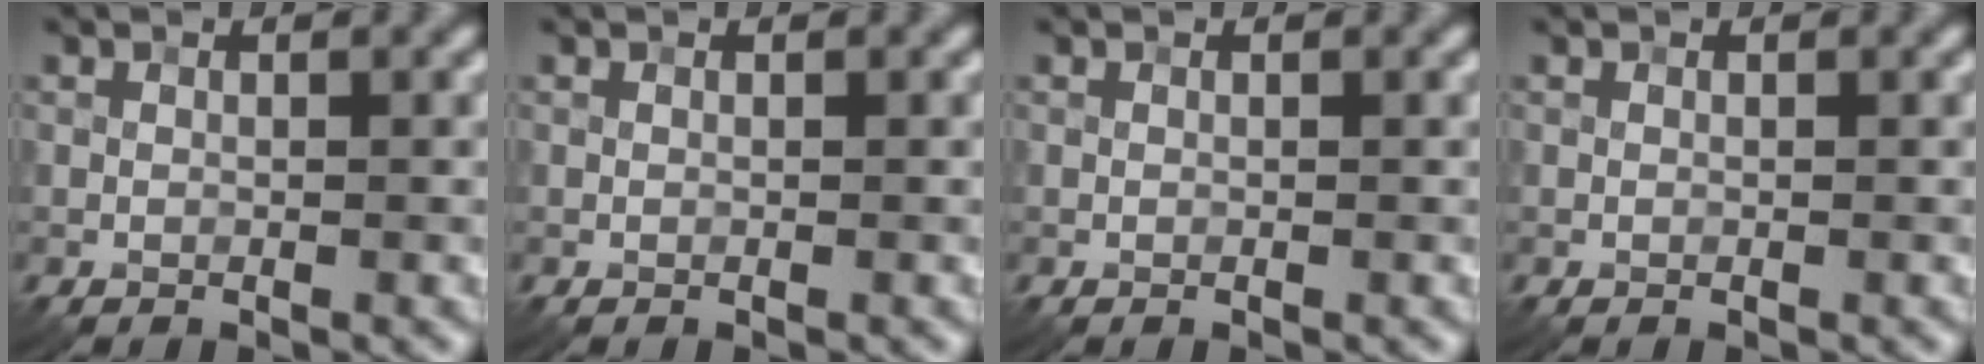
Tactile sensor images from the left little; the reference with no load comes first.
{"total": 0.0}
{"total": 0.0}
{"total": 0.0}